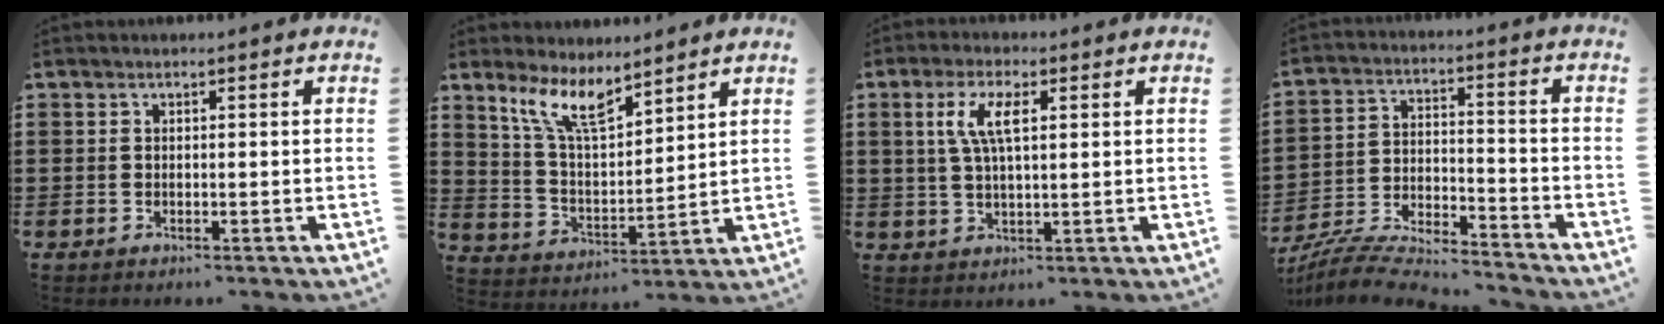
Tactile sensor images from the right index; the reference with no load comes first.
{"total": 8.6, "force": [6.5, 2.3, 5.1], "torque": [-0.119, -0.019, 0.119]}
{"total": 5.7, "force": [1.6, 1.9, 5.1], "torque": [-0.106, 0.008, 0.026]}
{"total": 6.9, "force": [-6.6, 0.6, 1.7], "torque": [-0.048, -0.006, -0.135]}